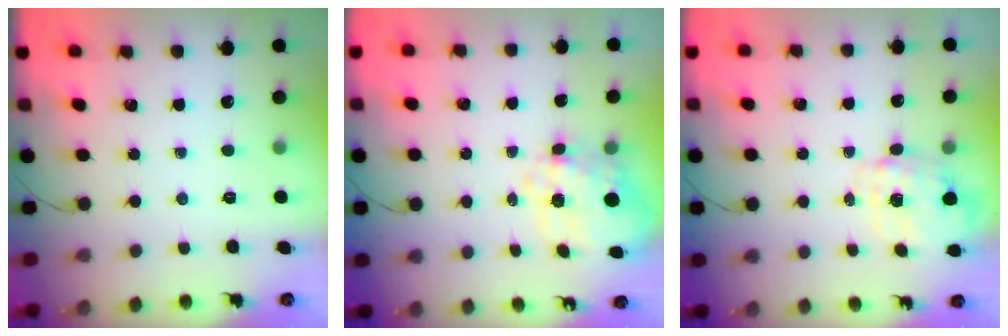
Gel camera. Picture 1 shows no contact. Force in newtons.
{"total": 11.0, "press": 10.8, "slide": 2.0}
{"total": 3.9, "press": 3.9, "slide": 0.8}